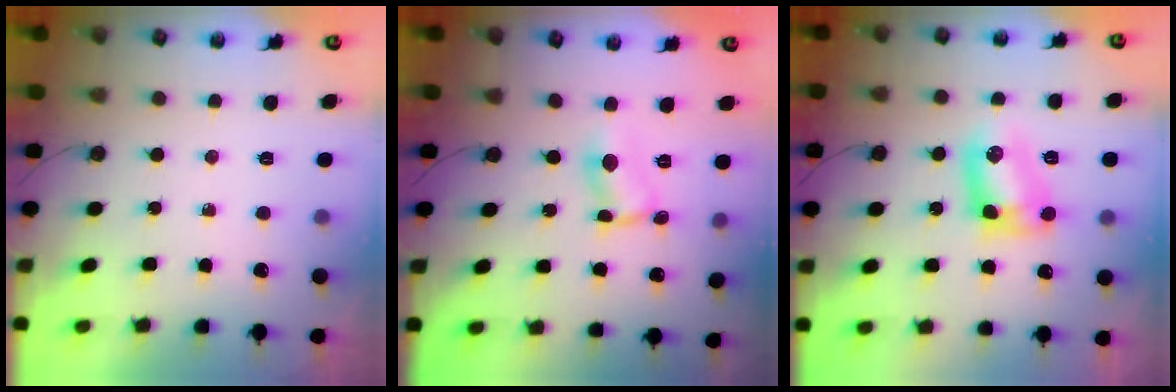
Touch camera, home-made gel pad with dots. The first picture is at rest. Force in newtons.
{"total": 2.4, "press": 2.4, "slide": 0.1}
{"total": 10.3, "press": 9.6, "slide": 3.6}